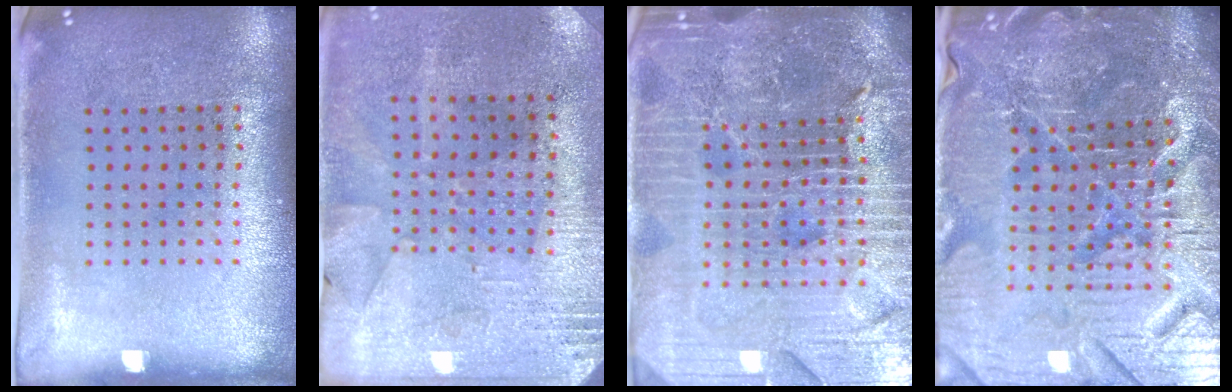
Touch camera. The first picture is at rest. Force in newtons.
{"total": 2.7, "press": 2.4, "slide": 1.3}
{"total": 6.5, "press": 5.7, "slide": 3.1}
{"total": 6.0, "press": 5.5, "slide": 2.3}